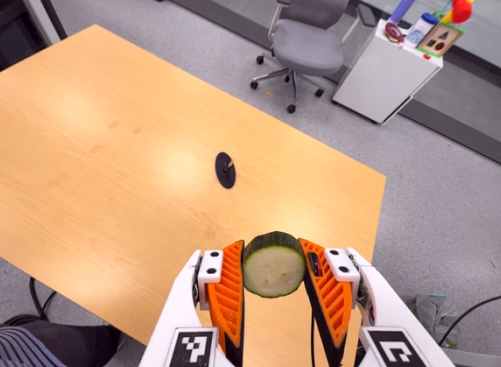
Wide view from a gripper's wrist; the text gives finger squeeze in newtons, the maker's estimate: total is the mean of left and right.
{"total": 11.0, "left": 10.7, "right": 11.4}